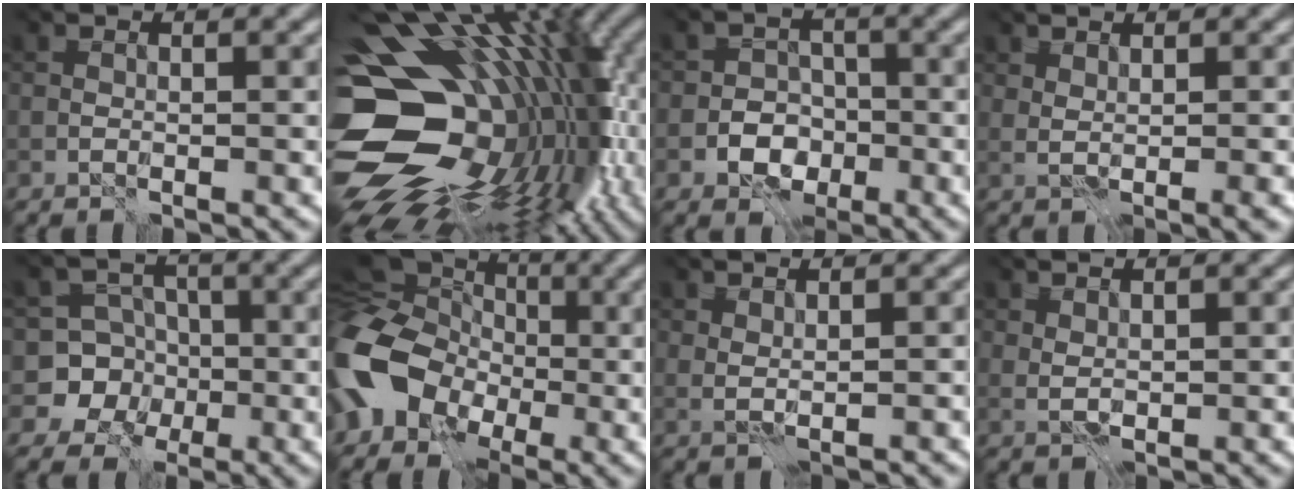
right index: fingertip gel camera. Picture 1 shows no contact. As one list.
[{"total": 18.1, "force": [-2.2, 13.5, 11.9], "torque": [-0.175, -0.017, -0.013]}, {"total": 3.0, "force": [-1.3, 2.5, 1.1], "torque": [0.012, 0.003, -0.038]}, {"total": 1.1, "force": [0.9, -0.3, 0.7], "torque": [-0.012, 0.000, 0.017]}, {"total": 6.5, "force": [-1.5, 6.3, 0.4], "torque": [0.006, 0.010, -0.054]}, {"total": 11.9, "force": [-2.7, 9.6, 6.4], "torque": [-0.147, -0.021, -0.057]}, {"total": 0.9, "force": [0.8, -0.4, 0.1], "torque": [-0.005, 0.000, 0.019]}, {"total": 0.9, "force": [0.9, 0.0, 0.2], "torque": [-0.009, 0.000, 0.020]}]